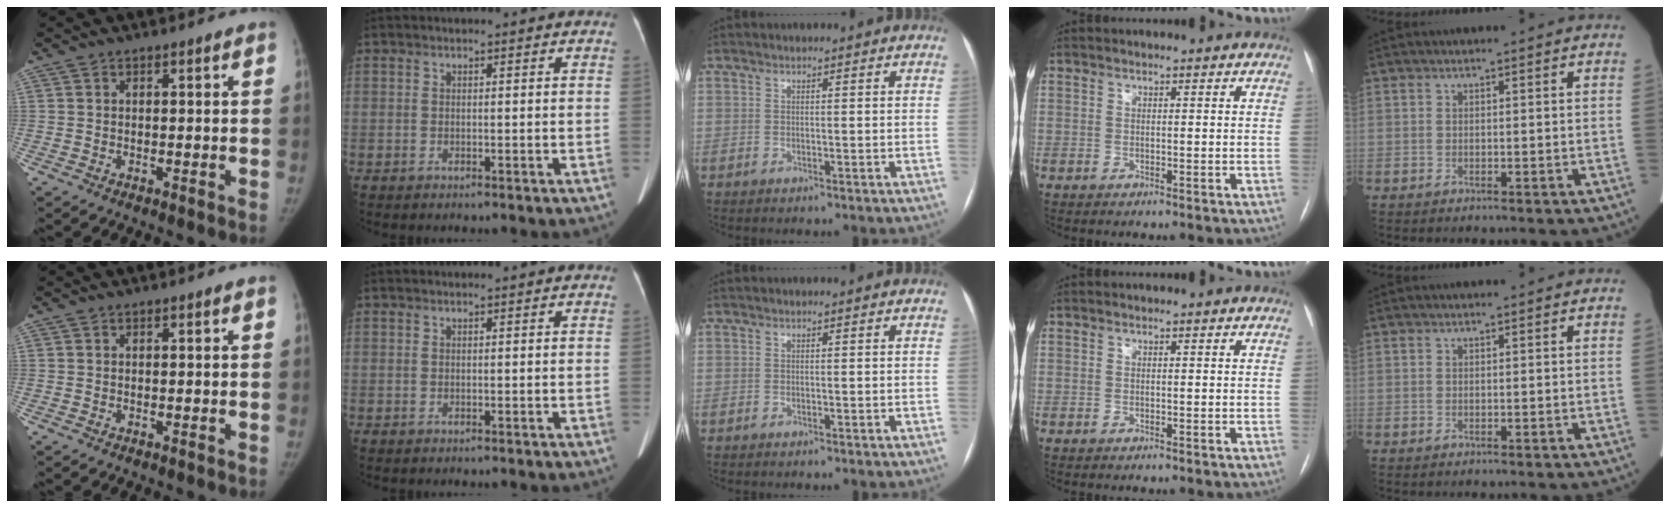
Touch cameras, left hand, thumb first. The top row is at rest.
{}